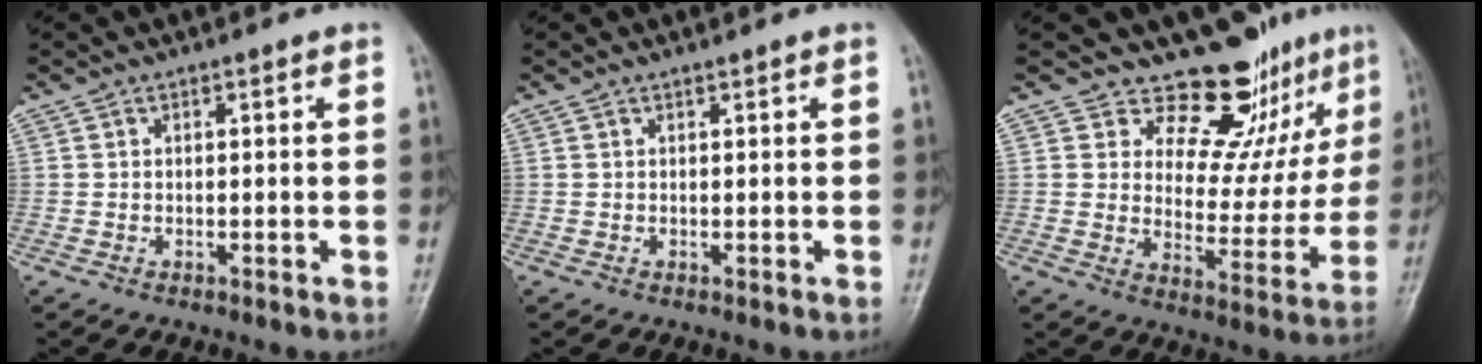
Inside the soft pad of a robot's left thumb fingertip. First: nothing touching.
{"total": 0.0}
{"total": 12.6, "force": [10.2, 5.9, 4.3], "torque": [-0.002, -0.084, 0.142]}